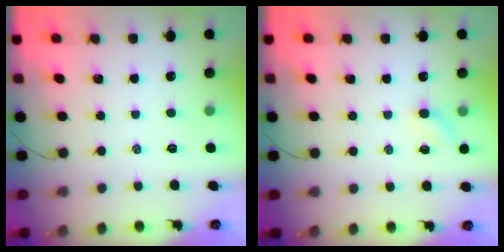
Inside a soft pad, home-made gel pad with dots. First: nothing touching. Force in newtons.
{"total": 3.4, "press": 3.2, "slide": 1.1}